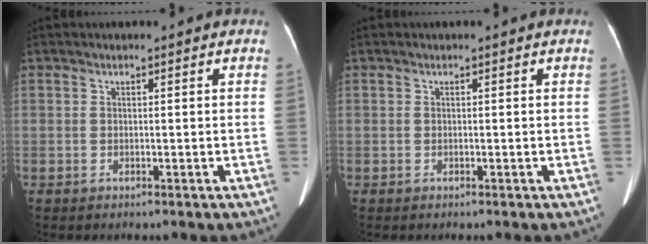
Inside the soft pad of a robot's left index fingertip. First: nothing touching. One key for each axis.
{"total": 0.0}